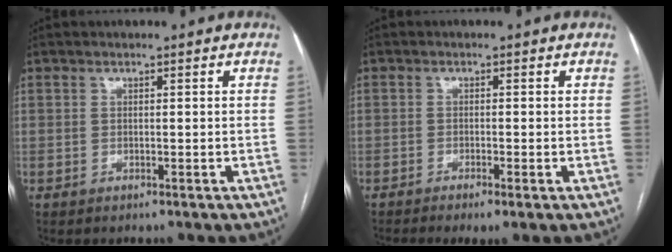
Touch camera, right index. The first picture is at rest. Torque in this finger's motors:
{"motor_torque": [0.53, -0.60, 0.09, 0.02]}